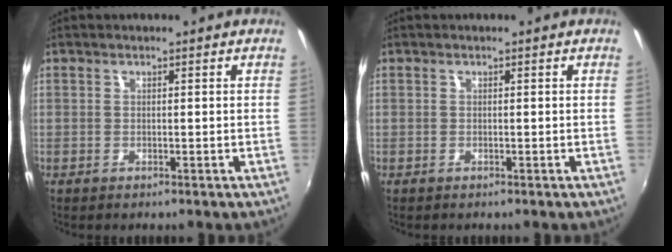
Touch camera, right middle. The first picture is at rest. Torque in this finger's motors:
{"motor_torque": [-0.87, 0.06, -0.01, -0.01]}